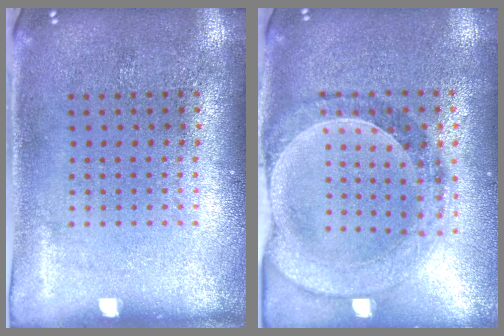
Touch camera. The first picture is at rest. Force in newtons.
{"total": 0.9, "press": 0.9, "slide": 0.2}